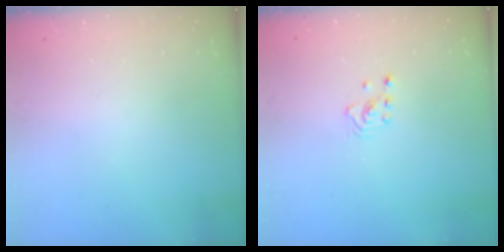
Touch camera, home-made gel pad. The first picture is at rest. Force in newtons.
{"total": 2.0, "press": 2.0, "slide": 0.3}